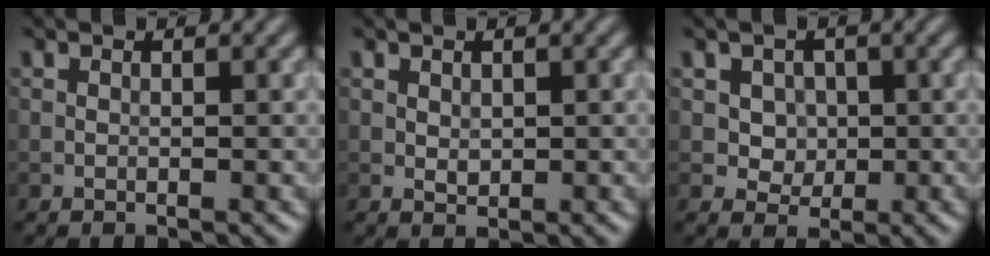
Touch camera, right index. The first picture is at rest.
{"total": 0.8, "force": [0.3, 0.6, 0.4], "torque": [-0.009, -0.004, 0.010]}
{"total": 3.1, "force": [0.7, 2.6, 1.5], "torque": [-0.023, -0.001, 0.018]}